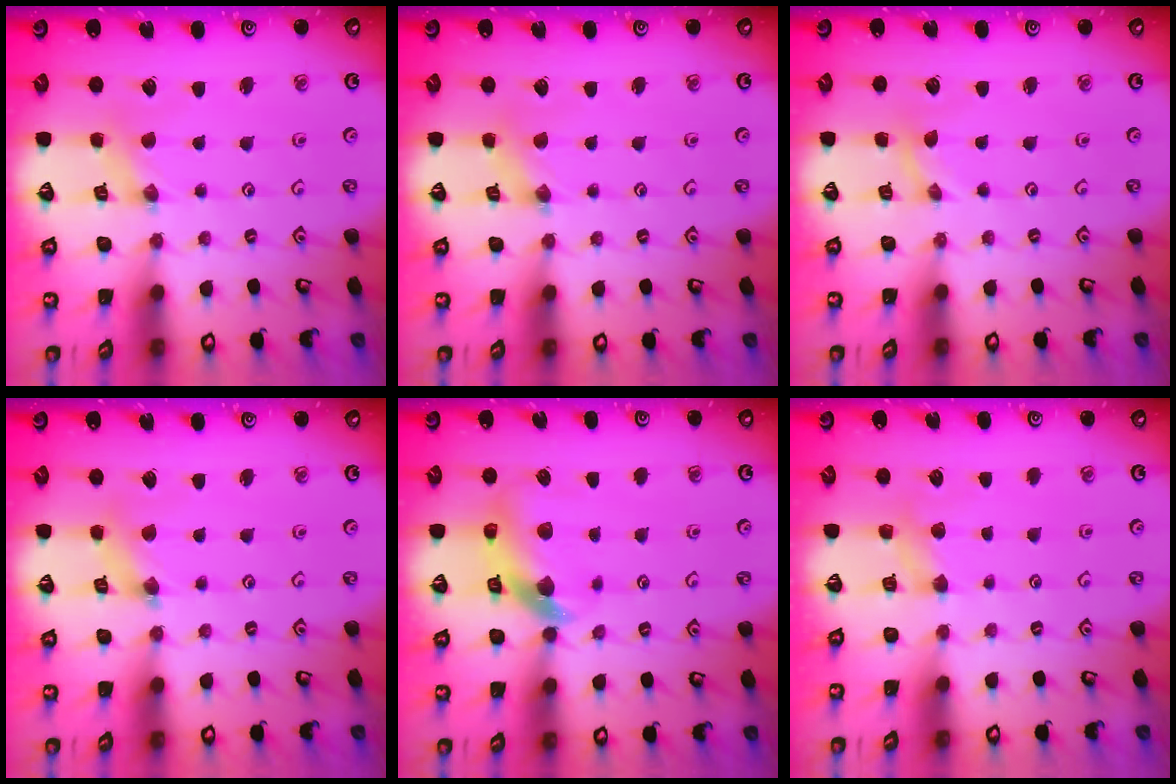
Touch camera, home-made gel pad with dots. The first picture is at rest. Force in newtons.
{"total": 0.7, "press": 0.6, "slide": 0.3}
{"total": 0.0}
{"total": 2.0, "press": 2.0, "slide": 0.2}
{"total": 9.9, "press": 9.8, "slide": 1.6}
{"total": 5.0, "press": 5.0, "slide": 0.6}